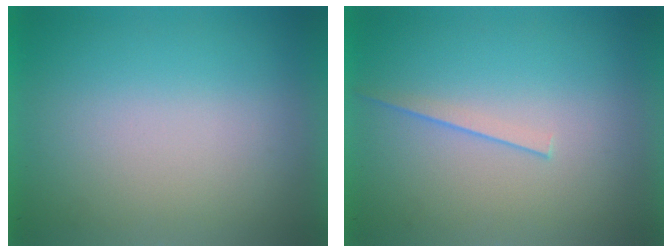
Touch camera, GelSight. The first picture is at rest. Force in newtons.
{"total": 1.1}